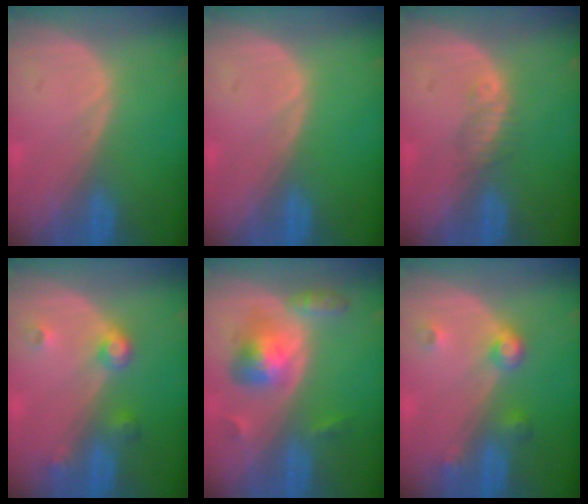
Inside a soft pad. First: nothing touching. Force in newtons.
{"total": 0.0}
{"total": 1.8, "press": 1.6, "slide": 0.8}
{"total": 3.8, "press": 3.5, "slide": 1.5}
{"total": 5.8, "press": 5.8, "slide": 0.2}
{"total": 3.8, "press": 3.5, "slide": 1.5}